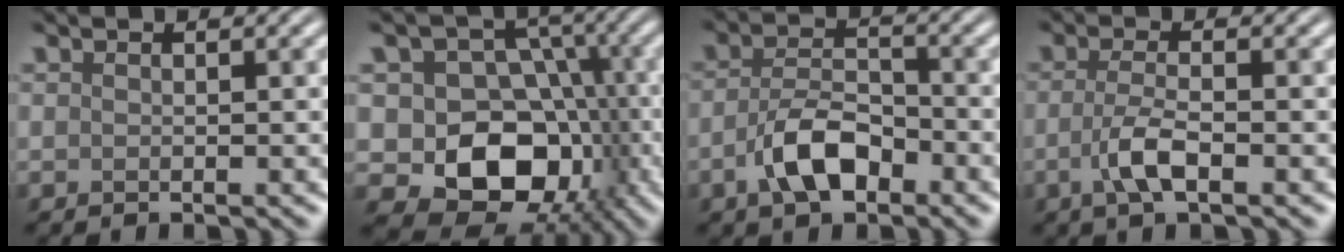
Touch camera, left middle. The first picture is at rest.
{"total": 10.4, "force": [-1.8, 8.2, 6.1], "torque": [-0.078, -0.012, -0.034]}
{"total": 4.6, "force": [-2.2, 2.3, 3.4], "torque": [-0.067, 0.007, -0.042]}
{"total": 2.9, "force": [-1.0, 0.7, 2.7], "torque": [-0.062, 0.002, -0.024]}